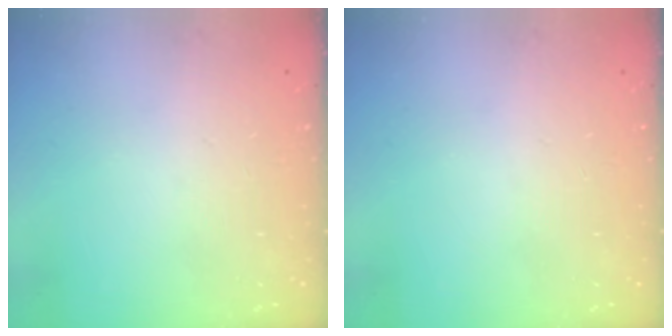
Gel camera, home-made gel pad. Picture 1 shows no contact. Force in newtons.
{"total": 0.0}